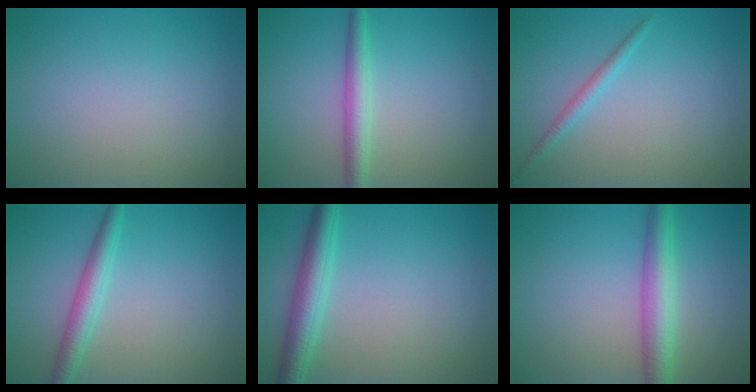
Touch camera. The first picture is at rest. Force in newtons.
{"total": 2.7, "press": 2.7, "slide": 0.1}
{"total": 1.3, "press": 1.3, "slide": 0.0}
{"total": 2.7, "press": 2.7, "slide": 0.1}
{"total": 3.9, "press": 3.9, "slide": 0.1}
{"total": 4.2, "press": 4.2, "slide": 0.1}